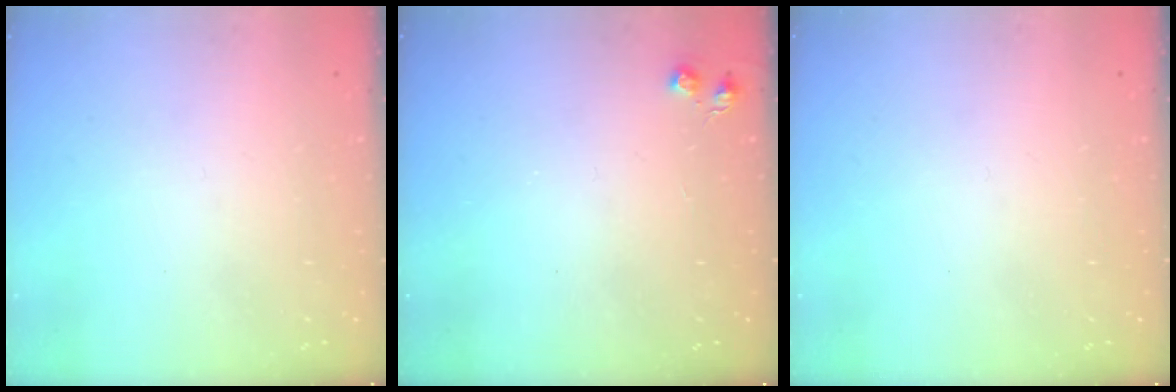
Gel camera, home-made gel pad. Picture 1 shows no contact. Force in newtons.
{"total": 5.2, "press": 5.2, "slide": 0.6}
{"total": 0.0}